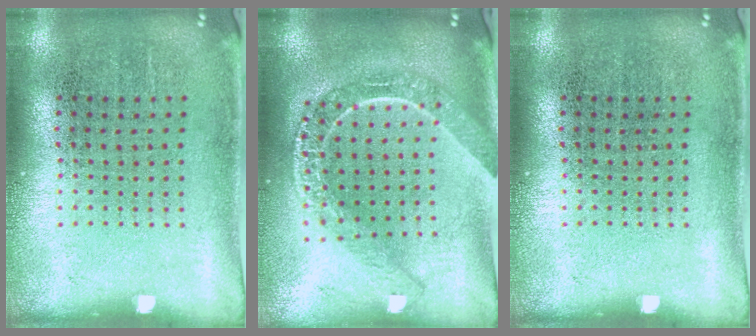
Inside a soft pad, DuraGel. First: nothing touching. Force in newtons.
{"total": 2.0, "press": 1.7, "slide": 1.1}
{"total": 0.0}